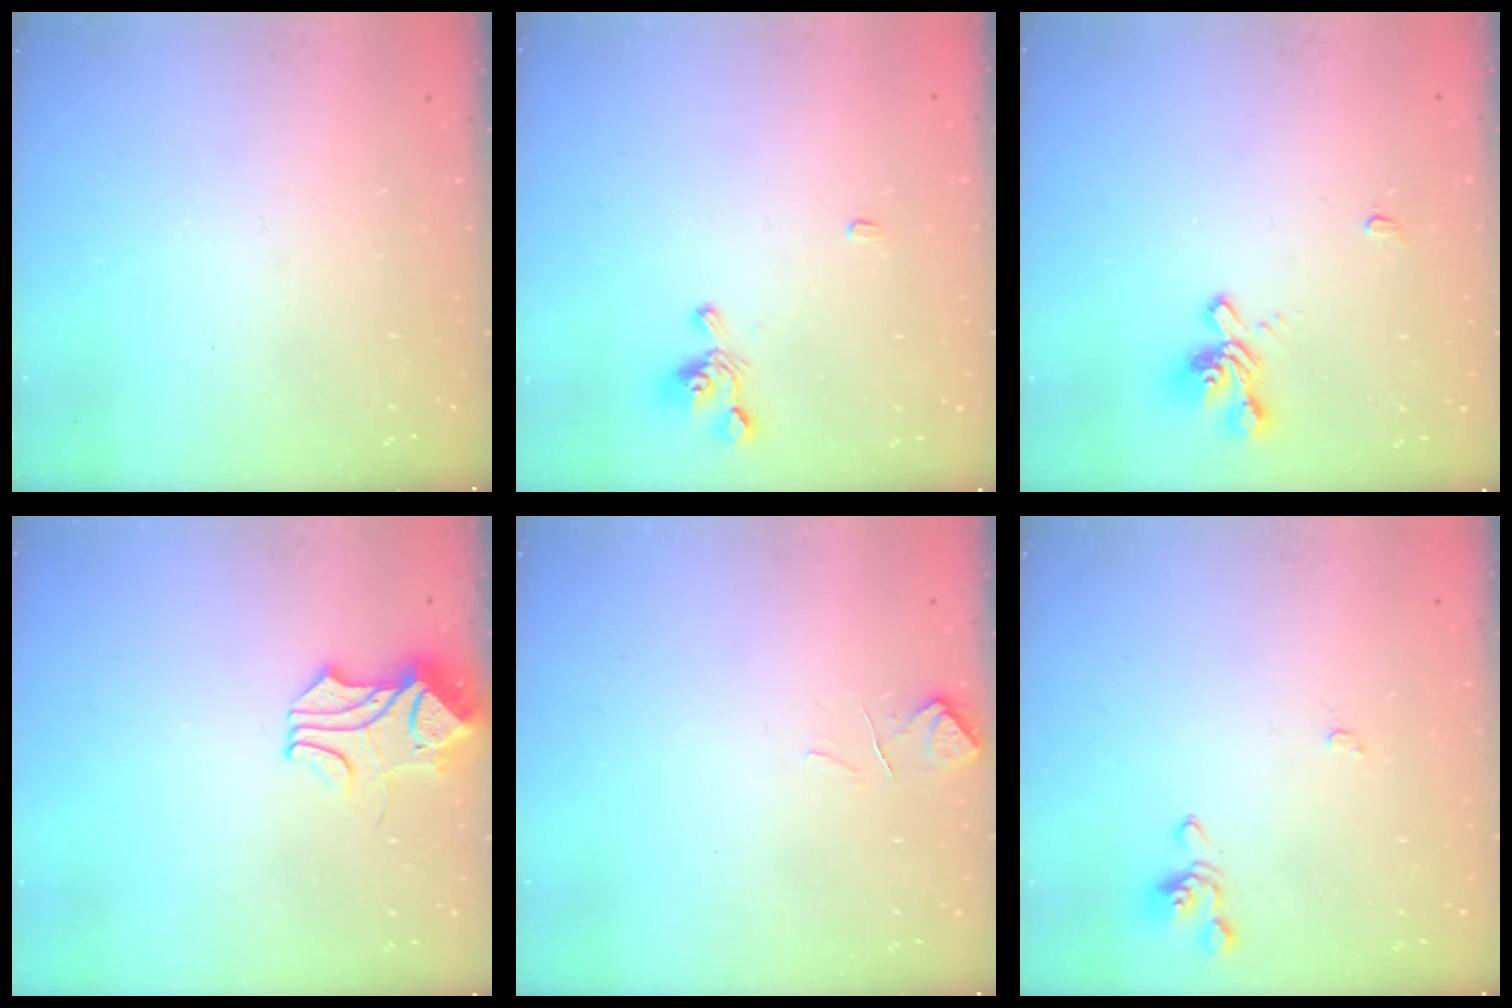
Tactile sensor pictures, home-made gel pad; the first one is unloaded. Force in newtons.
{"total": 2.3, "press": 2.3, "slide": 0.2}
{"total": 1.5, "press": 1.0, "slide": 1.1}
{"total": 1.9, "press": 1.8, "slide": 0.7}
{"total": 0.8, "press": 0.3, "slide": 0.7}
{"total": 0.6, "press": 0.6, "slide": 0.2}